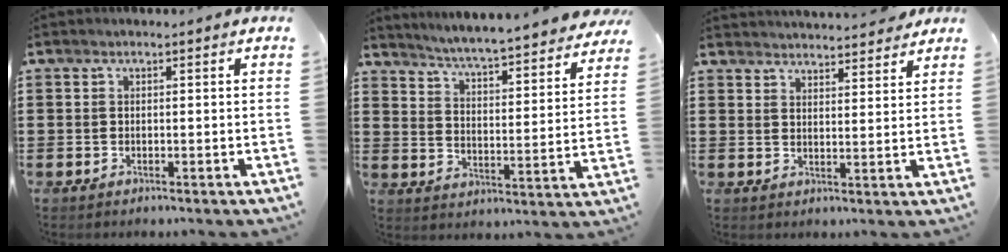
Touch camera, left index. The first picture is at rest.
{"total": 4.5, "force": [4.3, -0.9, 1.0], "torque": [-0.043, -0.043, 0.066]}
{"total": 3.8, "force": [3.8, 0.0, 0.0], "torque": [-0.011, -0.017, 0.071]}